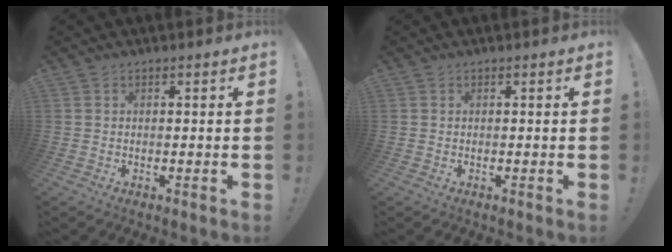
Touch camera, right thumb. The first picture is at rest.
{"total": 0.0}